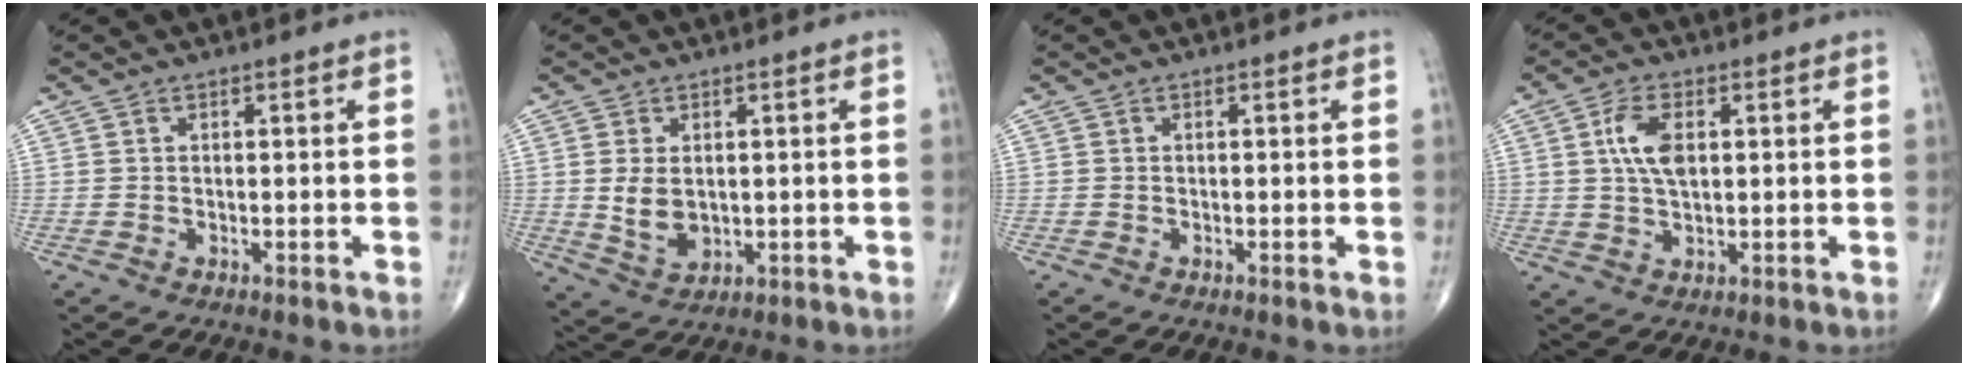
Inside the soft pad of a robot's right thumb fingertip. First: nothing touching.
{"total": 5.8, "force": [0.4, 3.9, 4.2], "torque": [-0.068, -0.013, 0.022]}
{"total": 0.0}
{"total": 6.7, "force": [1.5, 3.4, 5.6], "torque": [-0.110, 0.001, 0.027]}